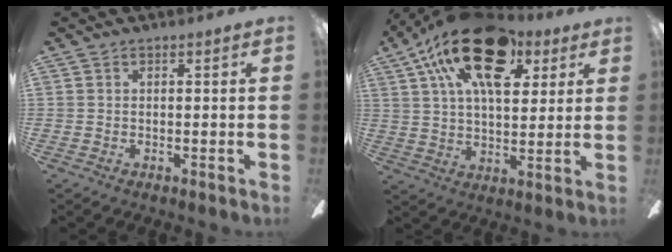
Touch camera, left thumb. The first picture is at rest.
{"total": 23.2, "force": [12.3, 11.5, 16.0], "torque": [-0.251, -0.043, 0.207]}